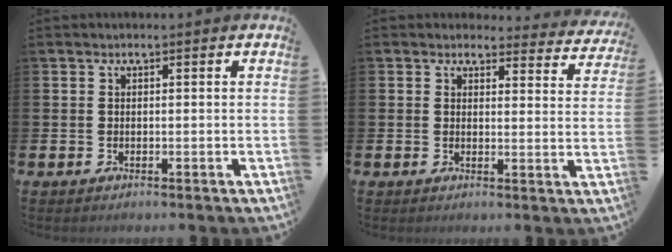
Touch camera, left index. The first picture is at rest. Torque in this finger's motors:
{"motor_torque": [0.95, -1.19, 0.15, 0.00]}